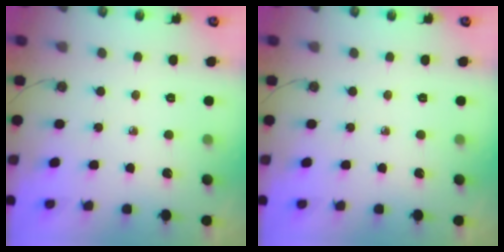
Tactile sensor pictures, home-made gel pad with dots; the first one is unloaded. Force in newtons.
{"total": 0.0}